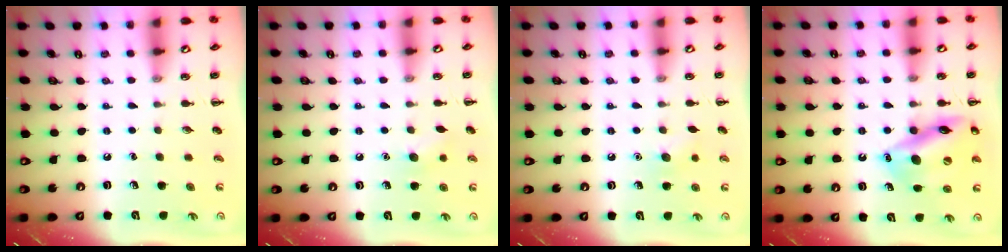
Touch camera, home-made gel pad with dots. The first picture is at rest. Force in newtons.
{"total": 6.2, "press": 5.9, "slide": 1.7}
{"total": 7.0, "press": 6.7, "slide": 1.8}
{"total": 16.3, "press": 16.1, "slide": 2.2}